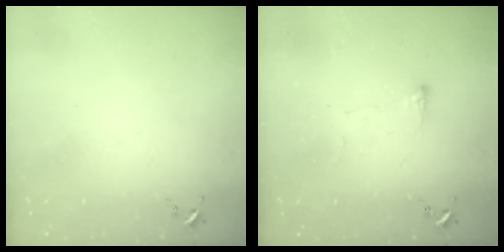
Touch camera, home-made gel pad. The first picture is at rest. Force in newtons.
{"total": 3.3, "press": 3.3, "slide": 0.7}